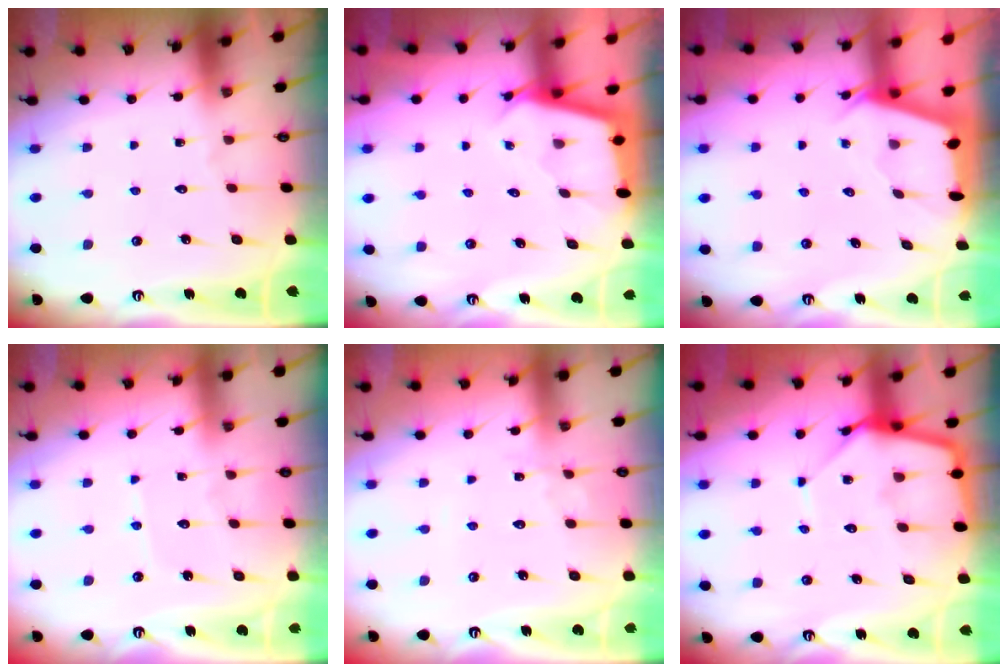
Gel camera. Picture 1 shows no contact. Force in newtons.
{"total": 2.4, "press": 2.4, "slide": 0.2}
{"total": 2.2, "press": 2.1, "slide": 0.3}
{"total": 3.6, "press": 3.5, "slide": 0.4}
{"total": 2.7, "press": 2.7, "slide": 0.3}
{"total": 10.5, "press": 10.5, "slide": 0.9}